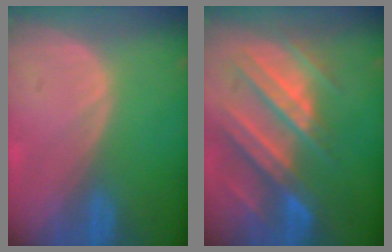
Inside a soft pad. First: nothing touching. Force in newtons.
{"total": 11.1, "press": 9.8, "slide": 5.0}